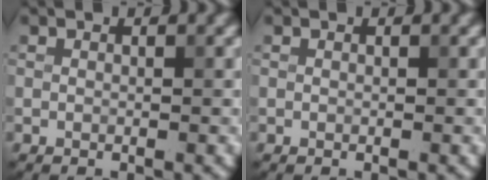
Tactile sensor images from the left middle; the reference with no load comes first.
{"total": 0.0}